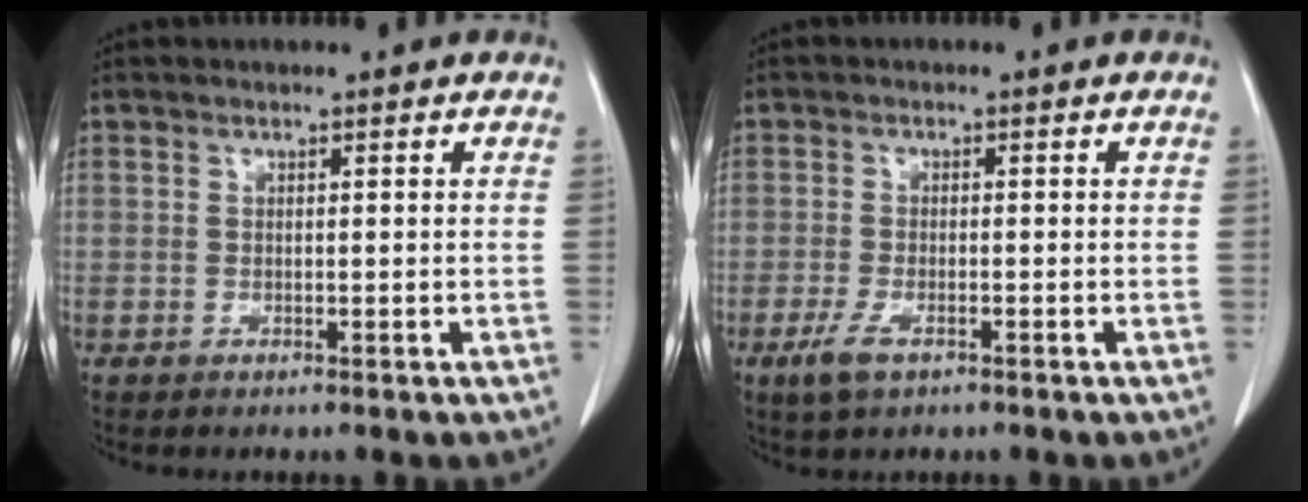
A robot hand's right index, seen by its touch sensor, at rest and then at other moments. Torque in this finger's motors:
{"motor_torque": [0.42, -0.29, 0.08, 0.02]}